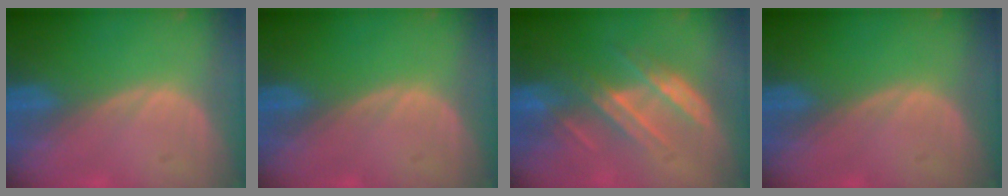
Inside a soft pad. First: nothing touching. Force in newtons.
{"total": 0.0}
{"total": 7.4, "press": 6.7, "slide": 3.3}
{"total": 0.0}